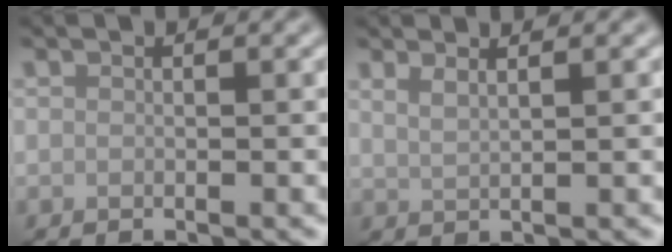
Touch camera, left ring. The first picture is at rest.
{"total": 2.2, "force": [1.5, 0.8, 1.3], "torque": [-0.013, 0.004, 0.015]}